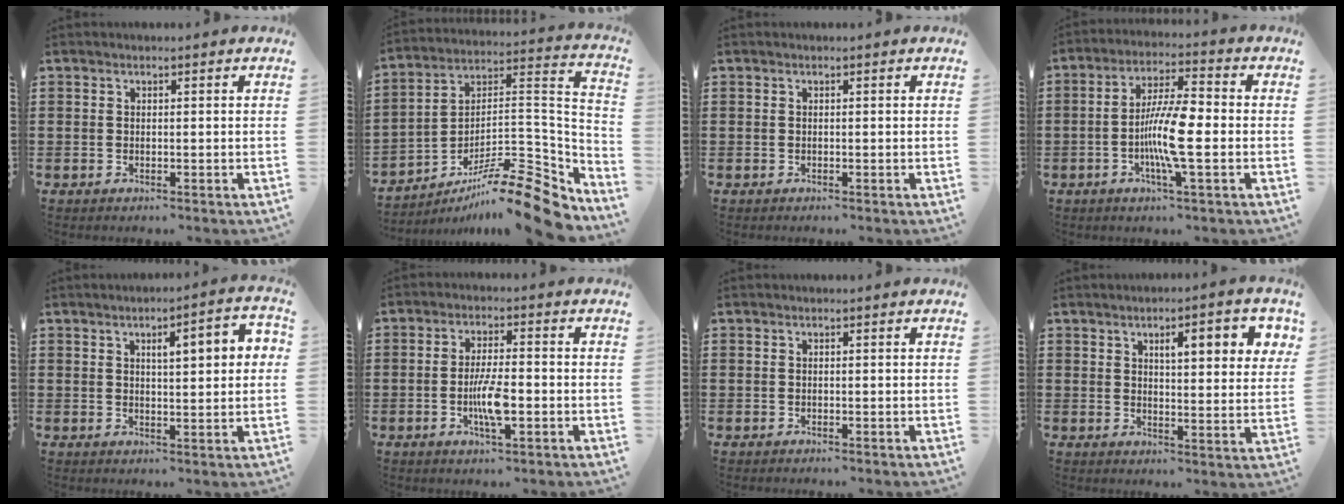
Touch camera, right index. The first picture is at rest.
{"total": 14.4, "force": [-11.1, 2.5, 8.8], "torque": [-0.127, 0.031, -0.201]}
{"total": 0.0}
{"total": 9.4, "force": [-1.7, 1.6, 9.1], "torque": [-0.181, -0.009, -0.038]}
{"total": 4.7, "force": [1.2, 1.1, 4.4], "torque": [-0.070, -0.002, 0.012]}
{"total": 6.0, "force": [-1.6, 1.4, 5.6], "torque": [-0.115, -0.004, -0.033]}
{"total": 0.0}
{"total": 5.7, "force": [2.5, 1.5, 4.9], "torque": [-0.077, -0.002, 0.033]}